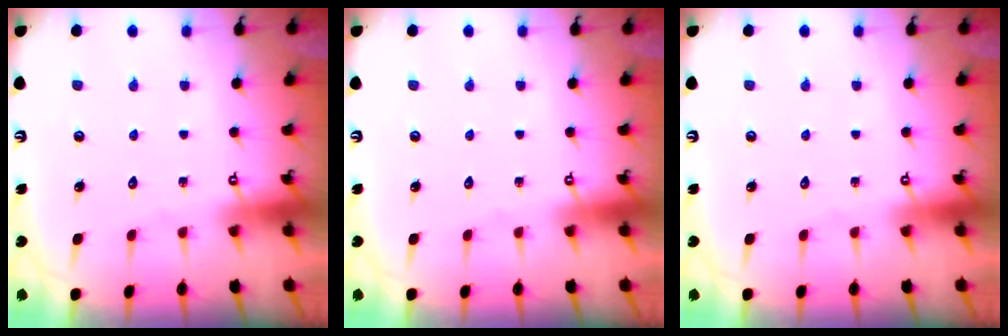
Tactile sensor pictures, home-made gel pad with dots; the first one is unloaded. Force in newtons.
{"total": 0.0}
{"total": 0.0}